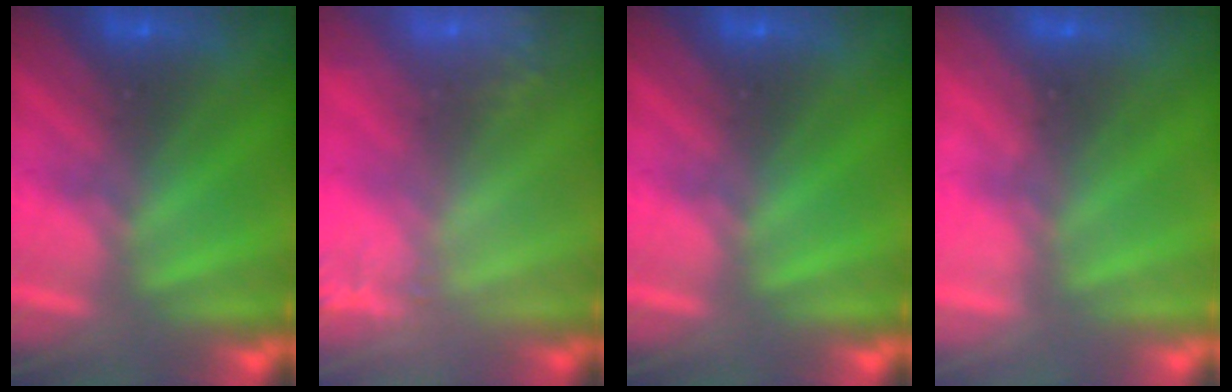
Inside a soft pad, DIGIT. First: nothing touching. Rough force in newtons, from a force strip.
{"total": 2.5}
{"total": 0.0}
{"total": 2.3}